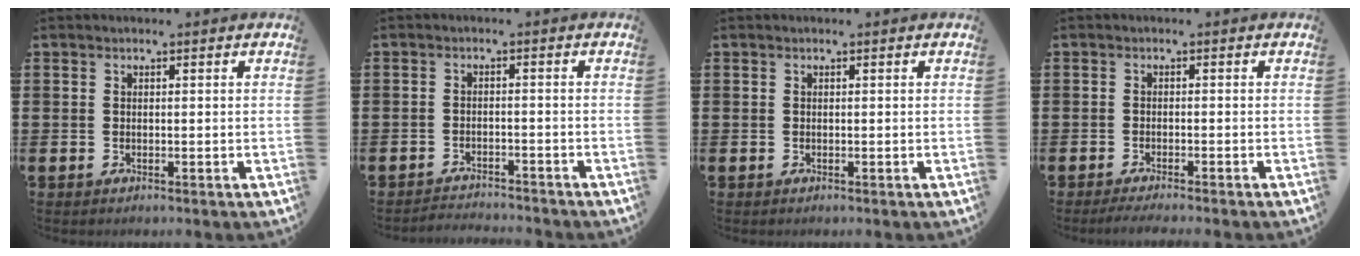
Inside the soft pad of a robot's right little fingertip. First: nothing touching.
{"total": 2.0, "force": [-2.0, -0.1, -0.2], "torque": [-0.003, 0.003, -0.043]}
{"total": 0.0}
{"total": 1.2, "force": [-1.0, -0.1, 0.7], "torque": [-0.009, -0.001, -0.020]}